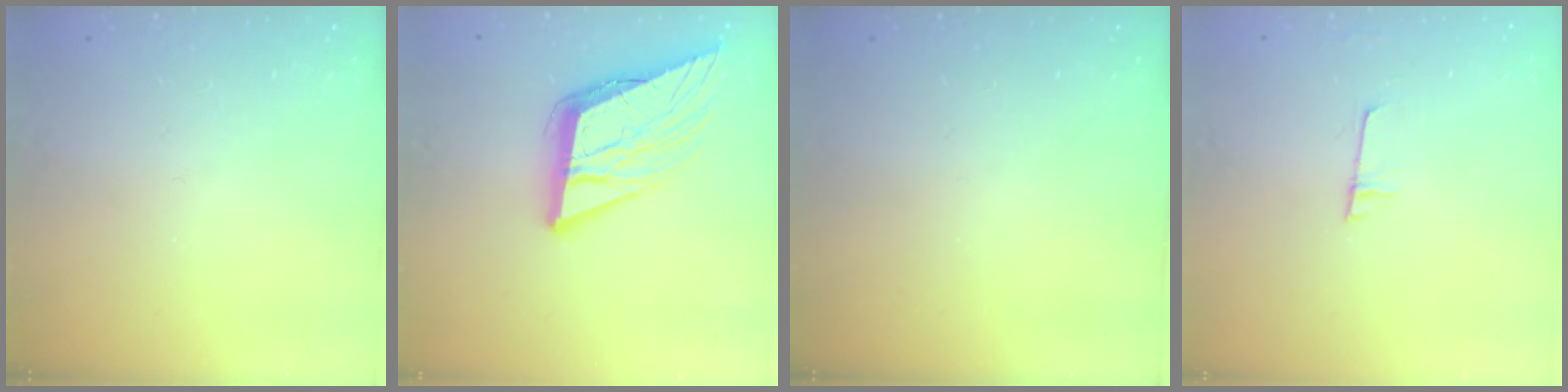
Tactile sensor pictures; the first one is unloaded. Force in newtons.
{"total": 13.2, "press": 13.0, "slide": 2.6}
{"total": 0.0}
{"total": 4.4, "press": 4.4, "slide": 0.5}